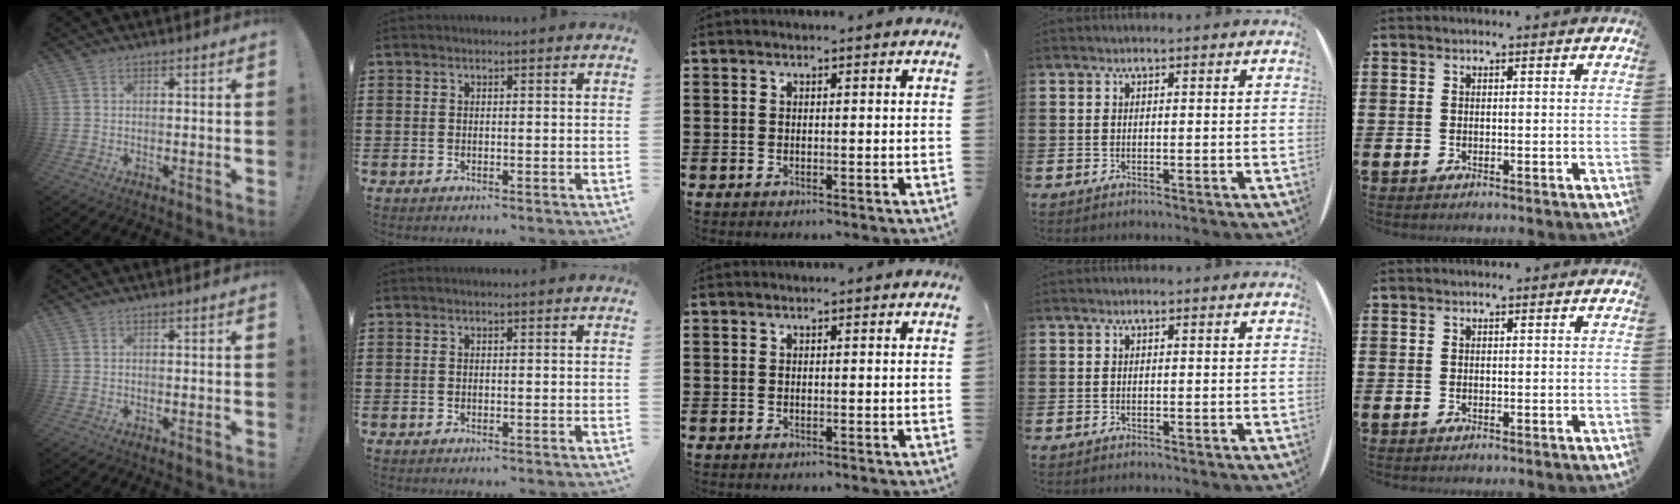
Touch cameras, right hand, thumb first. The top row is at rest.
{}